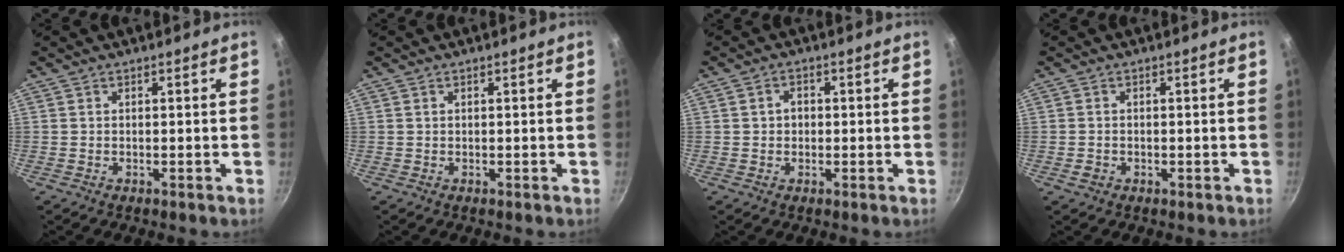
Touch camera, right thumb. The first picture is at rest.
{"total": 0.0}
{"total": 2.4, "force": [0.1, 2.0, 1.4], "torque": [-0.013, 0.007, -0.001]}
{"total": 1.5, "force": [-0.7, 1.1, 0.8], "torque": [-0.018, 0.006, -0.011]}